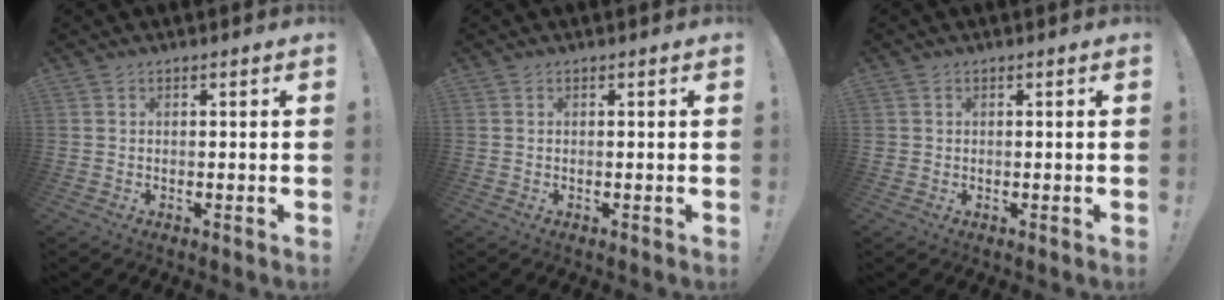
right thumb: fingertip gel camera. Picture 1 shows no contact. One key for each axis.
{"total": 0.0}
{"total": 0.9, "fx": 0.1, "fy": 0.9, "fz": 0.2, "tx": -0.006, "ty": 0.003, "tz": 0.003}